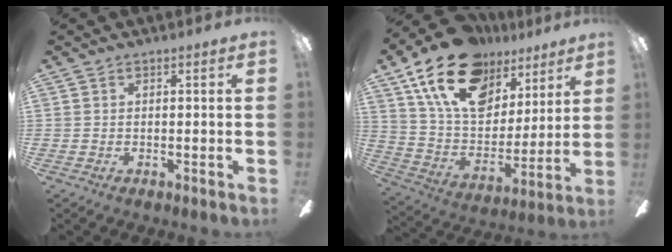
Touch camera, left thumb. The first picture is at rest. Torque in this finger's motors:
{"motor_torque": [0.70, 0.82, 1.58, -1.19, 0.62]}